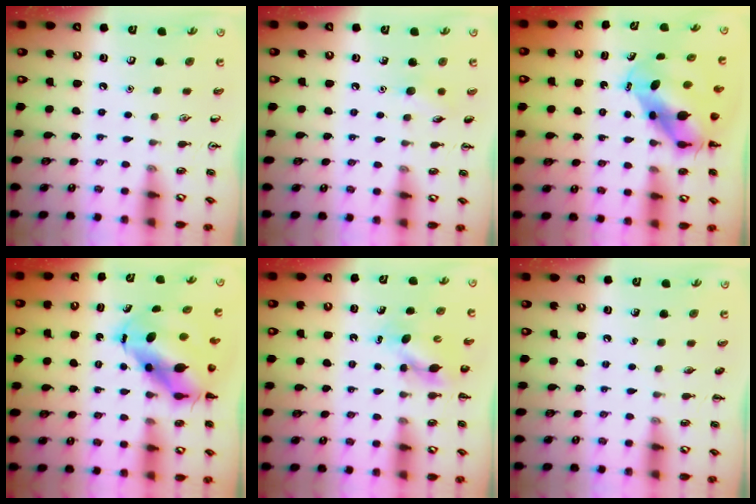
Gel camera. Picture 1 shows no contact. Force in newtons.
{"total": 6.1, "press": 5.8, "slide": 2.0}
{"total": 7.3, "press": 7.0, "slide": 2.1}
{"total": 8.7, "press": 8.5, "slide": 1.9}
{"total": 4.3, "press": 4.3, "slide": 0.6}
{"total": 0.0}